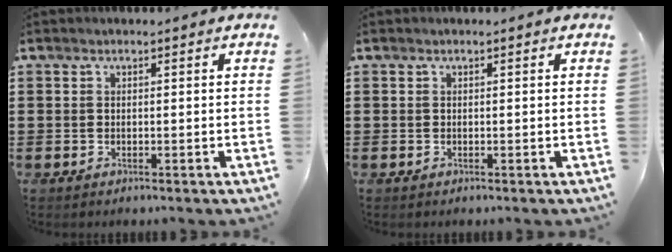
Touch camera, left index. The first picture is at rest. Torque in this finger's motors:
{"motor_torque": [0.00, 0.00, 0.00, 0.00]}